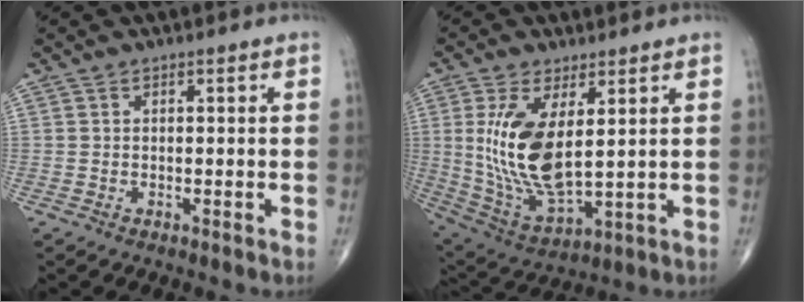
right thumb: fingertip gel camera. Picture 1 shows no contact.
{"total": 15.2, "force": [2.8, 6.6, 13.4], "torque": [-0.271, -0.024, 0.073]}